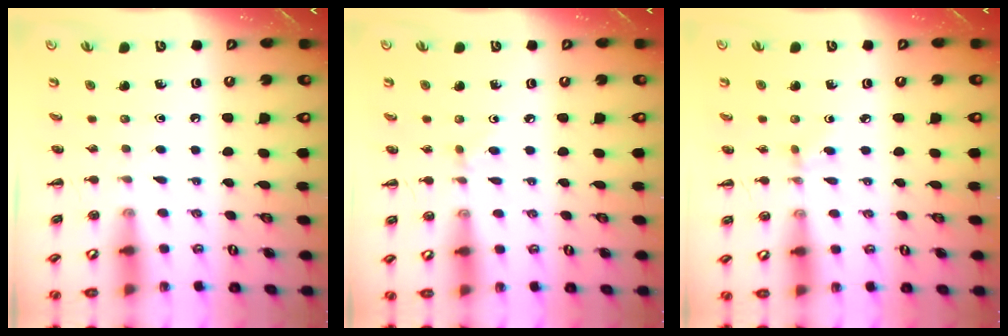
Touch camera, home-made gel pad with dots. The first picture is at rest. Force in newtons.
{"total": 2.0, "press": 1.8, "slide": 0.8}
{"total": 2.2, "press": 1.9, "slide": 1.1}